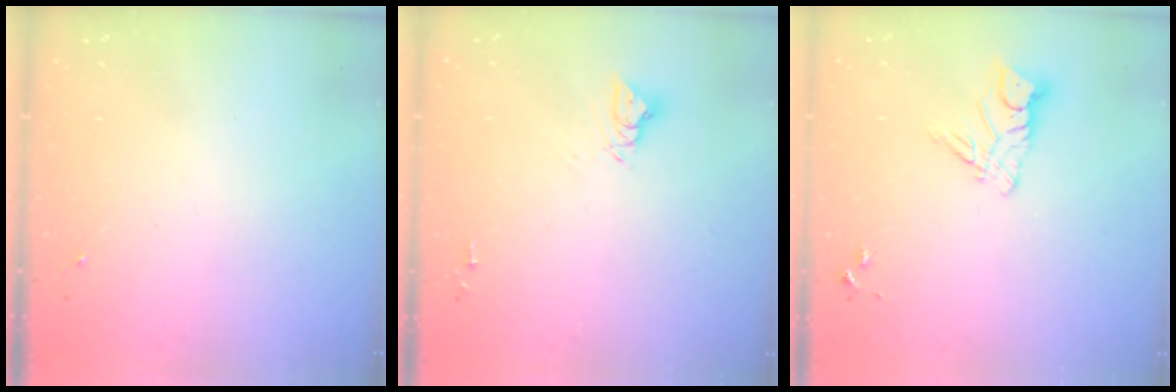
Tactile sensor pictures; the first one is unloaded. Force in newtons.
{"total": 6.2, "press": 6.2, "slide": 0.3}
{"total": 8.6, "press": 8.5, "slide": 0.9}